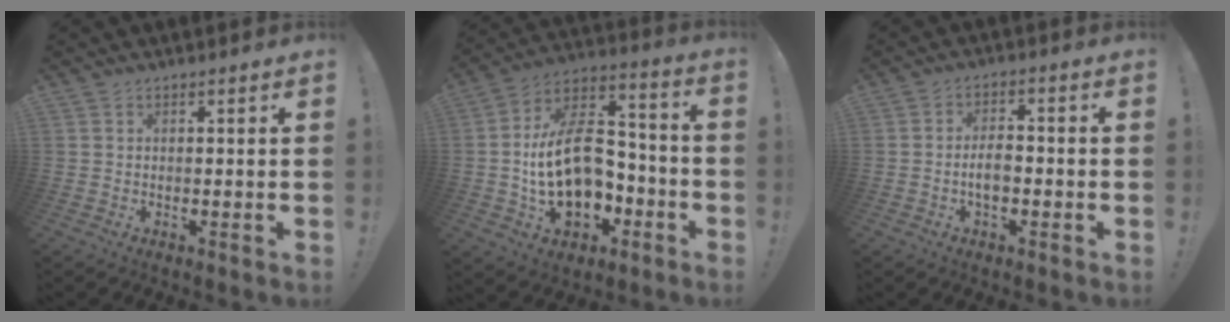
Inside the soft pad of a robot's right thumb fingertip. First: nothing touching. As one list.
[{"total": 20.3, "force": [-2.8, 13.9, 14.5], "torque": [-0.240, 0.015, -0.040]}, {"total": 5.4, "force": [-1.6, 2.6, 4.4], "torque": [-0.069, 0.005, -0.031]}]